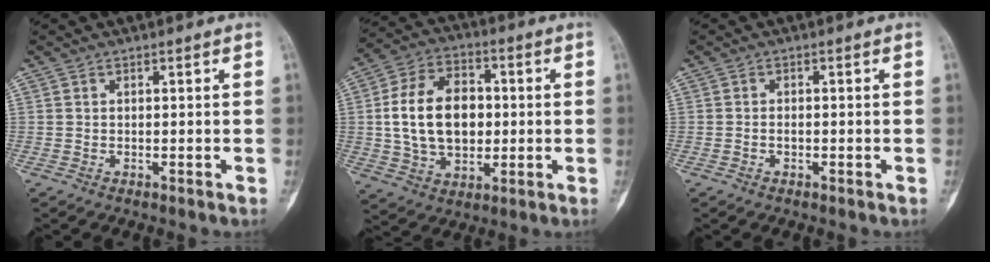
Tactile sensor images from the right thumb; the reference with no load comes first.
{"total": 16.1, "force": [0.7, 11.0, 11.8], "torque": [-0.183, 0.015, 0.014]}
{"total": 1.0, "force": [-0.4, 0.7, 0.7], "torque": [-0.013, 0.006, -0.007]}